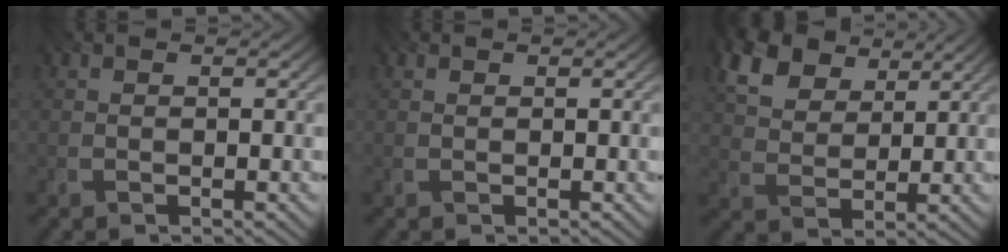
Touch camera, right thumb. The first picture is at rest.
{"total": 0.5, "force": [0.4, 0.3, 0.2], "torque": [-0.005, -0.001, 0.007]}
{"total": 9.1, "force": [5.2, 5.4, 5.2], "torque": [-0.140, 0.011, 0.088]}